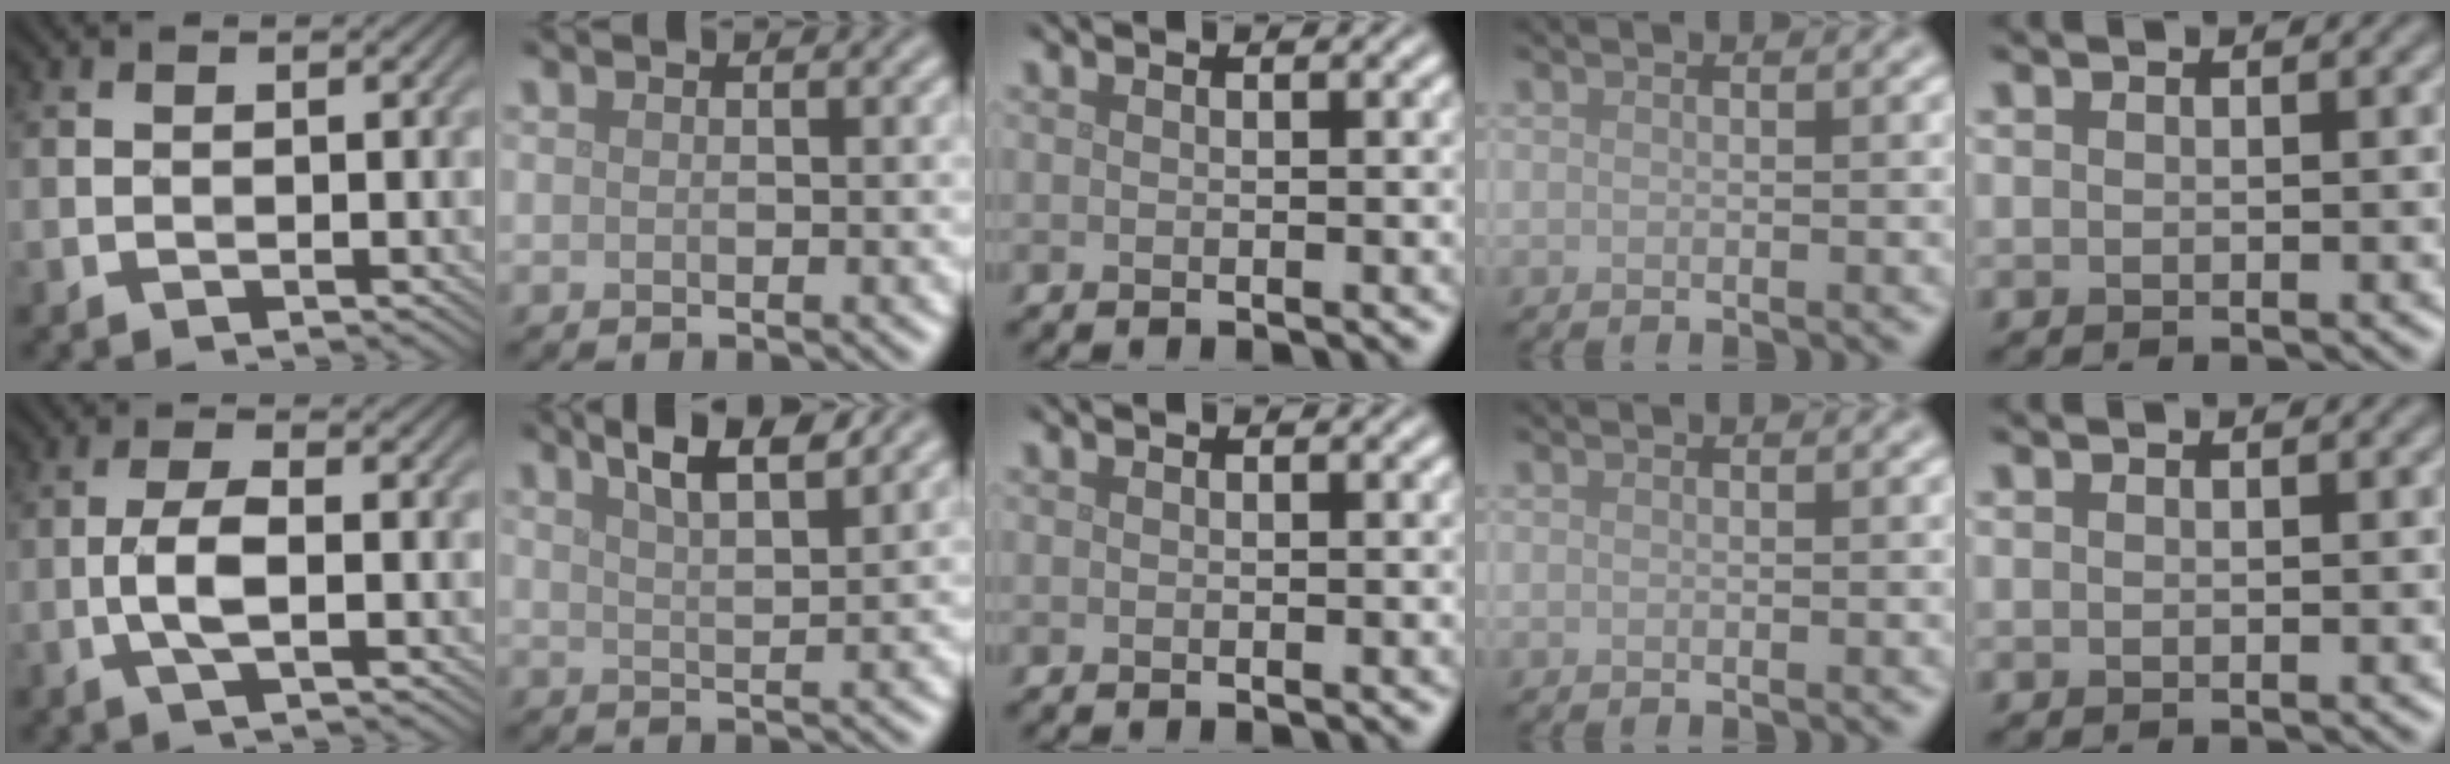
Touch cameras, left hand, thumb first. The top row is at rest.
{"thumb": {"total": 4.5, "force": [-0.9, 1.3, 4.2], "torque": [-0.091, 0.004, -0.025]}, "index": {"total": 4.7, "force": [3.4, 1.1, 3.1], "torque": [-0.042, 0.017, 0.049]}}